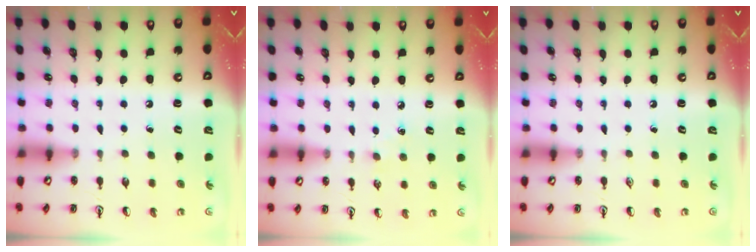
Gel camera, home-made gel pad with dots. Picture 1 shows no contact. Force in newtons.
{"total": 2.8, "press": 2.8, "slide": 0.4}
{"total": 0.0}